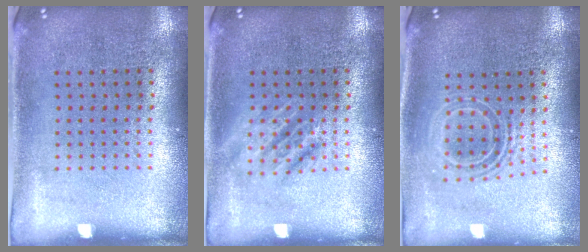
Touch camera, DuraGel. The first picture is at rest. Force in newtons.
{"total": 2.0, "press": 2.0, "slide": 0.3}
{"total": 1.6, "press": 1.3, "slide": 1.0}